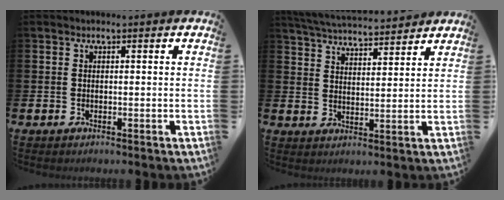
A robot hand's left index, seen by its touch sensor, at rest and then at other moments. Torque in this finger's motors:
{"motor_torque": [0.88, -1.11, 0.15, 0.15]}